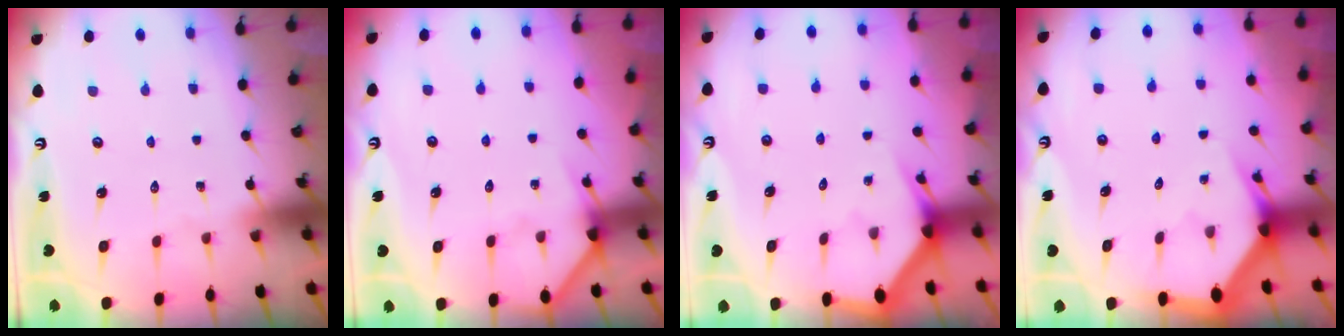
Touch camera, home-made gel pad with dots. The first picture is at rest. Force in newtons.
{"total": 4.8, "press": 4.8, "slide": 0.3}
{"total": 2.8, "press": 2.8, "slide": 0.1}
{"total": 4.1, "press": 4.1, "slide": 0.3}